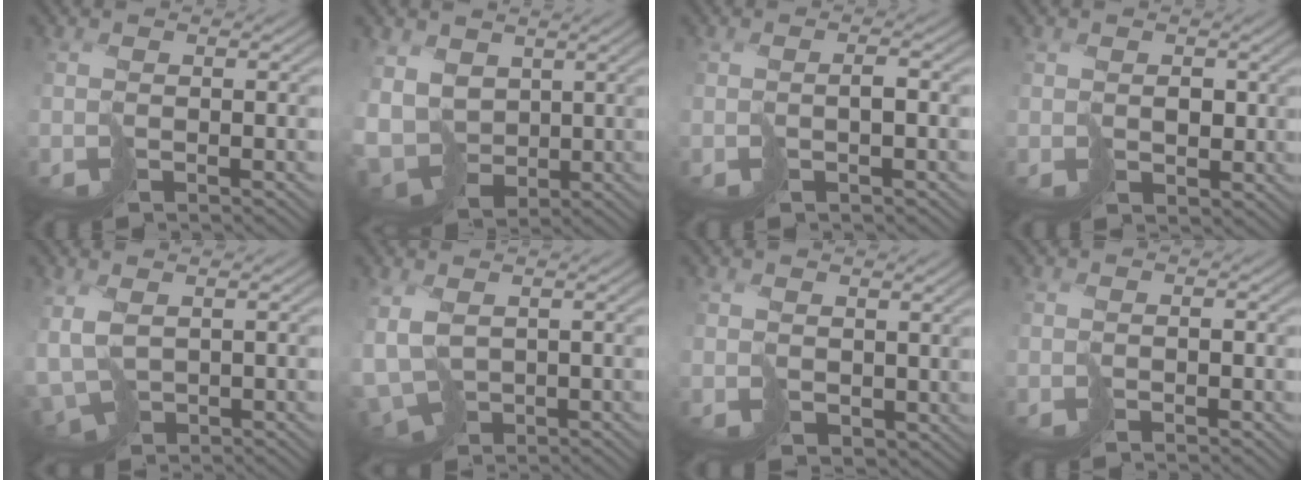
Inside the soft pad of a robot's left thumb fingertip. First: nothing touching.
{"total": 7.9, "force": [1.1, 6.4, 4.6], "torque": [-0.139, -0.019, 0.024]}
{"total": 1.0, "force": [-0.1, 0.2, 1.0], "torque": [-0.021, 0.004, -0.001]}
{"total": 2.1, "force": [1.3, 1.5, 0.8], "torque": [-0.006, 0.002, 0.035]}
{"total": 4.6, "force": [-0.2, 2.7, 3.8], "torque": [-0.102, -0.016, 0.002]}
{"total": 5.2, "force": [-0.6, 3.4, 3.9], "torque": [-0.106, -0.023, 0.001]}
{"total": 2.6, "force": [2.0, 1.5, 0.9], "torque": [-0.032, -0.004, 0.042]}
{"total": 0.0}